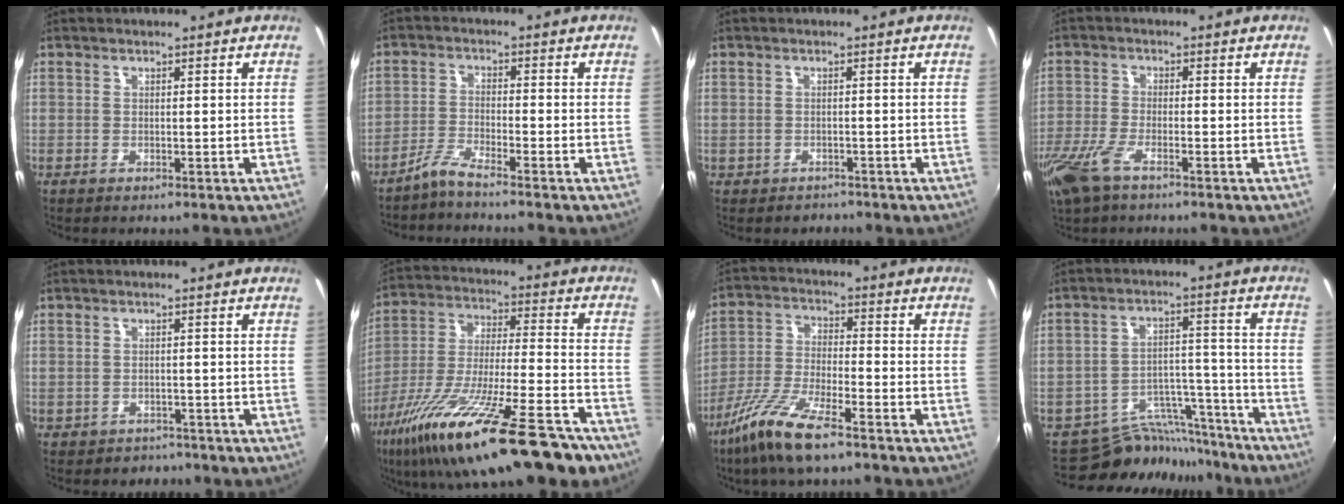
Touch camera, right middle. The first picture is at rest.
{"total": 3.3, "force": [-3.0, -0.8, 1.2], "torque": [-0.041, -0.001, -0.063]}
{"total": 1.6, "force": [-1.2, 1.0, -0.2], "torque": [-0.003, 0.000, -0.015]}
{"total": 8.2, "force": [-5.2, 2.7, 5.7], "torque": [-0.142, -0.022, -0.107]}
{"total": 2.8, "force": [-2.1, 1.8, -0.1], "torque": [-0.008, -0.002, -0.027]}
{"total": 26.1, "force": [-17.7, 5.0, 18.5], "torque": [-0.337, -0.070, -0.286]}
{"total": 11.1, "force": [-7.9, 1.5, 7.6], "torque": [-0.163, -0.019, -0.153]}
{"total": 12.3, "force": [-11.5, 4.2, 1.3], "torque": [-0.023, 0.040, -0.168]}